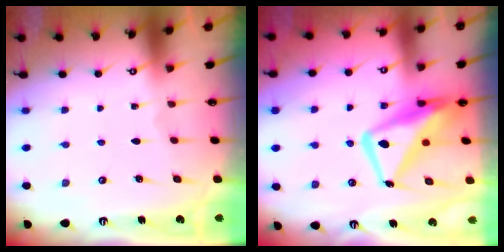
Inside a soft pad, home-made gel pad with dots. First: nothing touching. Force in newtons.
{"total": 15.3, "press": 15.2, "slide": 1.7}